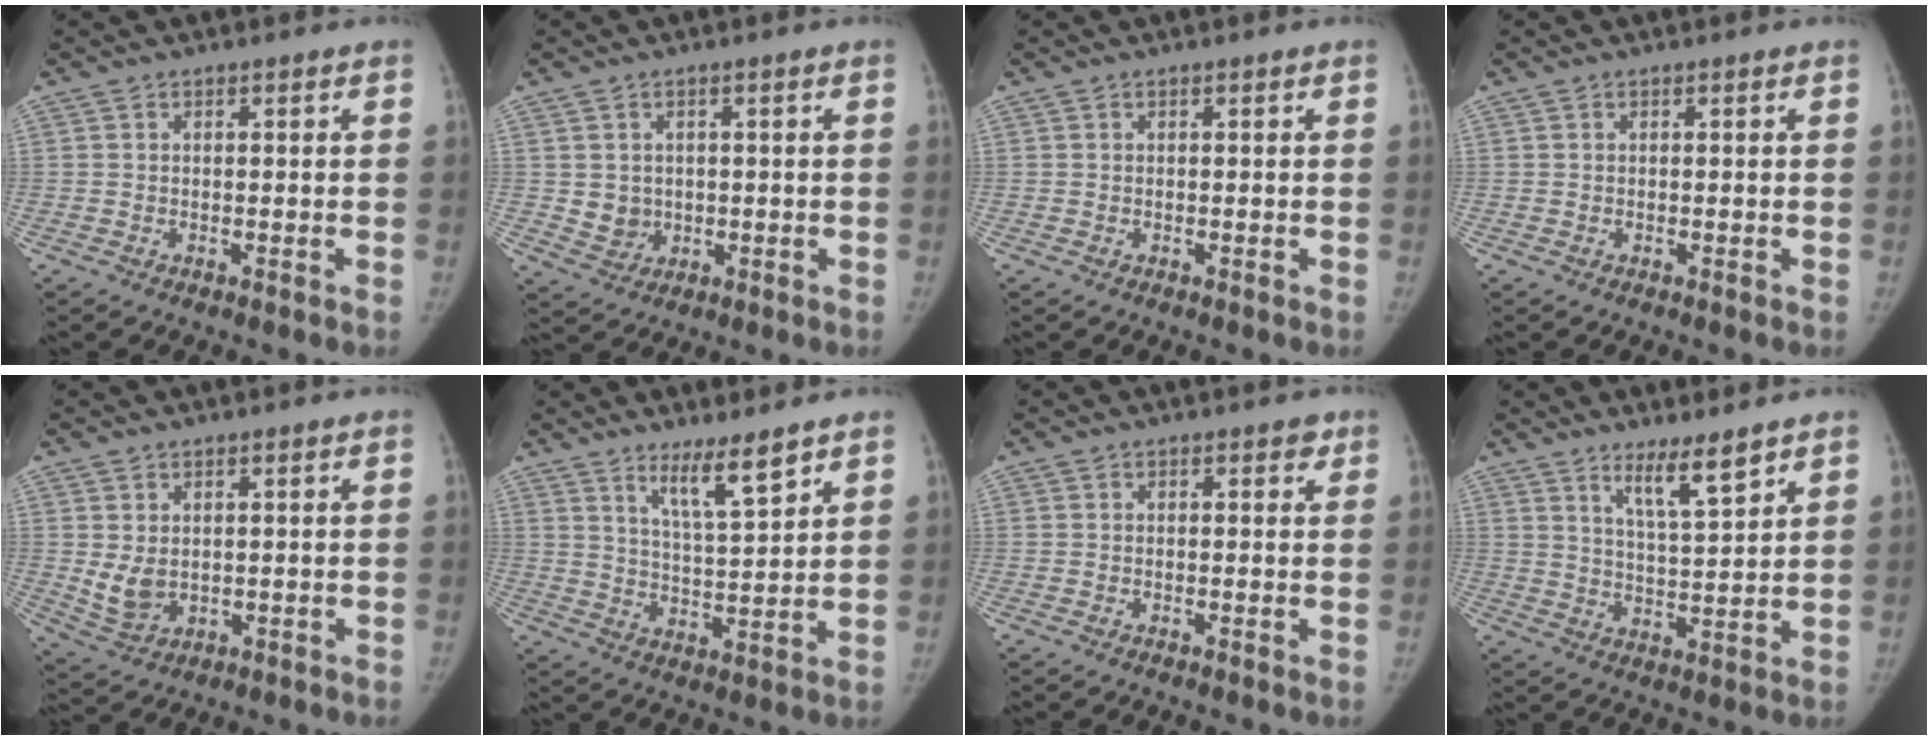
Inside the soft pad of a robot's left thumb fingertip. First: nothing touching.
{"total": 3.8, "force": [0.2, 3.5, 1.4], "torque": [-0.008, -0.002, 0.013]}
{"total": 0.0}
{"total": 0.0}
{"total": 4.9, "force": [0.5, 3.5, 3.4], "torque": [-0.055, -0.012, 0.025]}
{"total": 8.0, "force": [5.8, 1.0, 5.5], "torque": [-0.090, -0.050, 0.107]}
{"total": 1.3, "force": [0.8, 0.8, 0.7], "torque": [0.004, -0.002, 0.004]}
{"total": 7.4, "force": [5.4, 0.9, 5.0], "torque": [-0.081, -0.048, 0.098]}